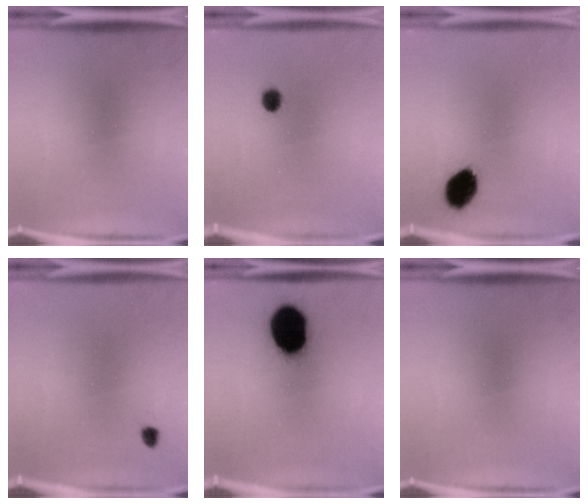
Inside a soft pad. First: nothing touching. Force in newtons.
{"total": 2.6}
{"total": 8.9}
{"total": 1.2}
{"total": 19.3}
{"total": 0.0}